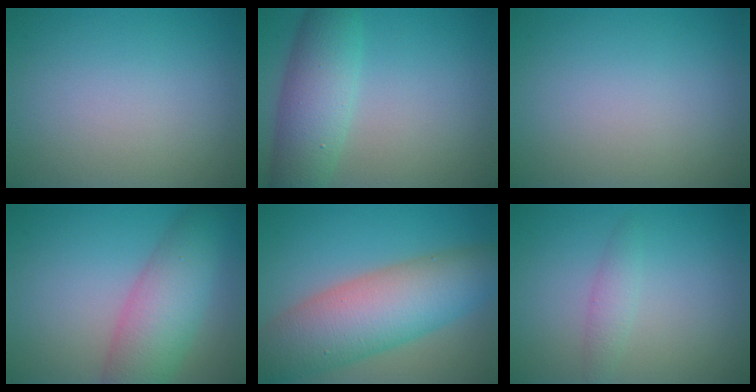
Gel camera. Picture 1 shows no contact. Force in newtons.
{"total": 6.0, "press": 6.0, "slide": 0.3}
{"total": 0.0}
{"total": 6.7, "press": 6.7, "slide": 0.3}
{"total": 10.0, "press": 10.0, "slide": 0.3}
{"total": 1.5, "press": 1.5, "slide": 0.1}